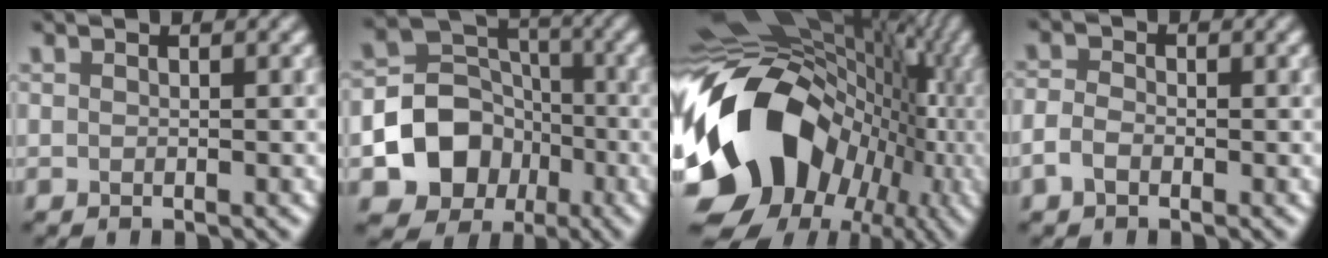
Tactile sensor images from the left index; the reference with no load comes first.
{"total": 8.9, "force": [-3.2, 7.3, 3.9], "torque": [-0.054, -0.005, -0.070]}
{"total": 18.6, "force": [-4.0, 13.9, 11.8], "torque": [-0.255, -0.004, -0.066]}
{"total": 2.1, "force": [-0.9, 1.4, 1.3], "torque": [-0.026, 0.003, -0.026]}